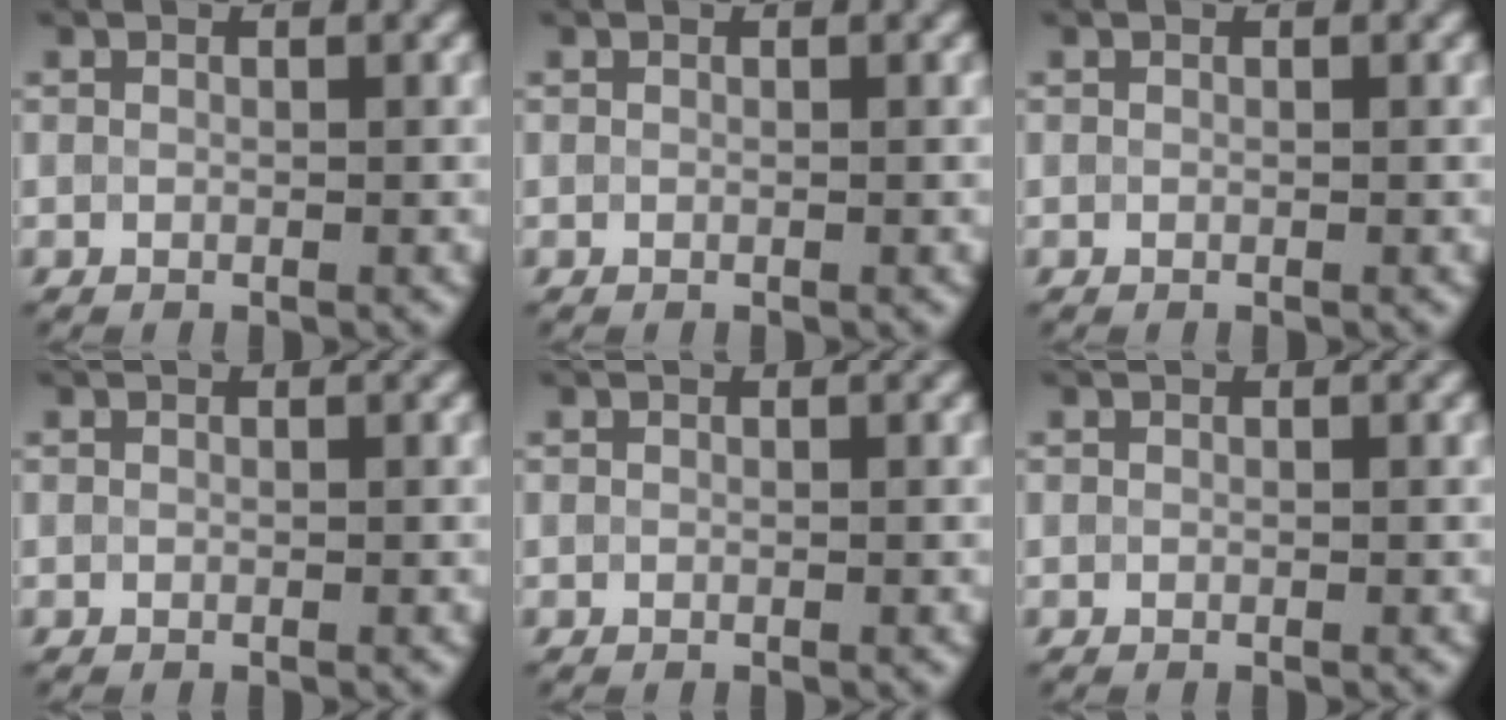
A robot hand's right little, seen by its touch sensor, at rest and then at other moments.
{"total": 0.0}
{"total": 0.0}
{"total": 0.0}
{"total": 0.0}
{"total": 0.0}